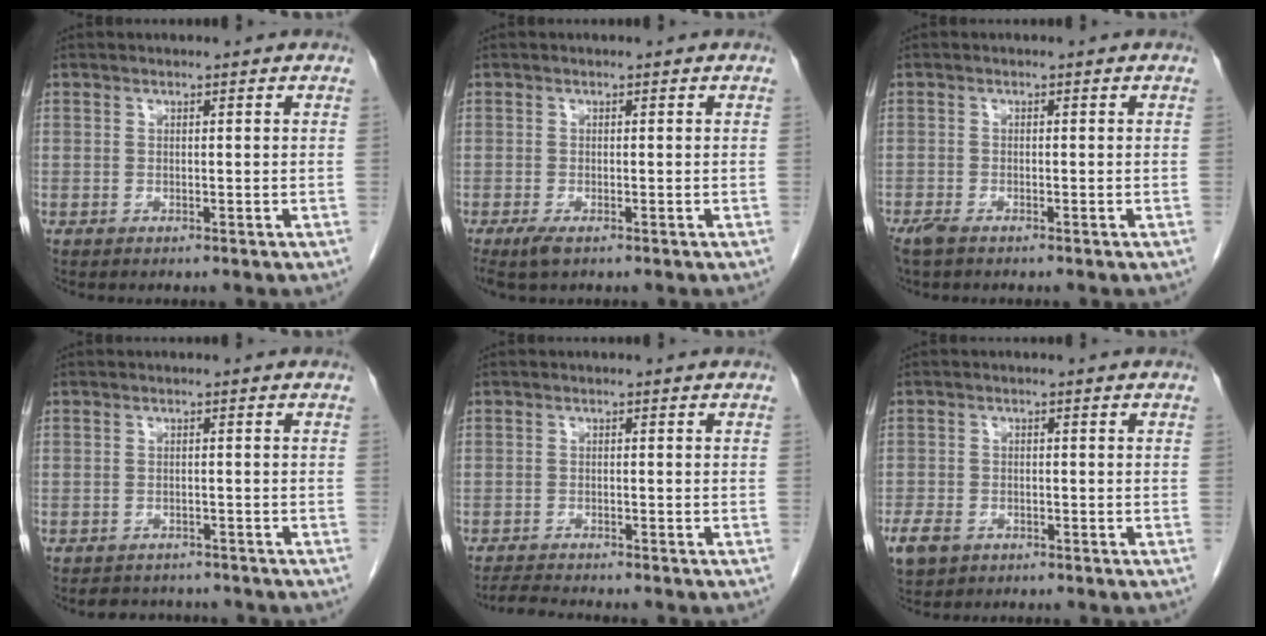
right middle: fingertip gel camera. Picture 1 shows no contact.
{"total": 2.3, "force": [-1.5, 0.7, 1.7], "torque": [-0.038, -0.008, -0.025]}
{"total": 2.3, "force": [-1.8, 0.7, 1.3], "torque": [-0.033, -0.007, -0.032]}
{"total": 4.6, "force": [-4.2, 1.8, 0.6], "torque": [-0.006, 0.000, -0.054]}
{"total": 3.4, "force": [-3.2, -0.5, 0.8], "torque": [-0.019, -0.018, -0.056]}
{"total": 5.0, "force": [-3.2, 3.2, 2.1], "torque": [-0.044, -0.002, -0.051]}